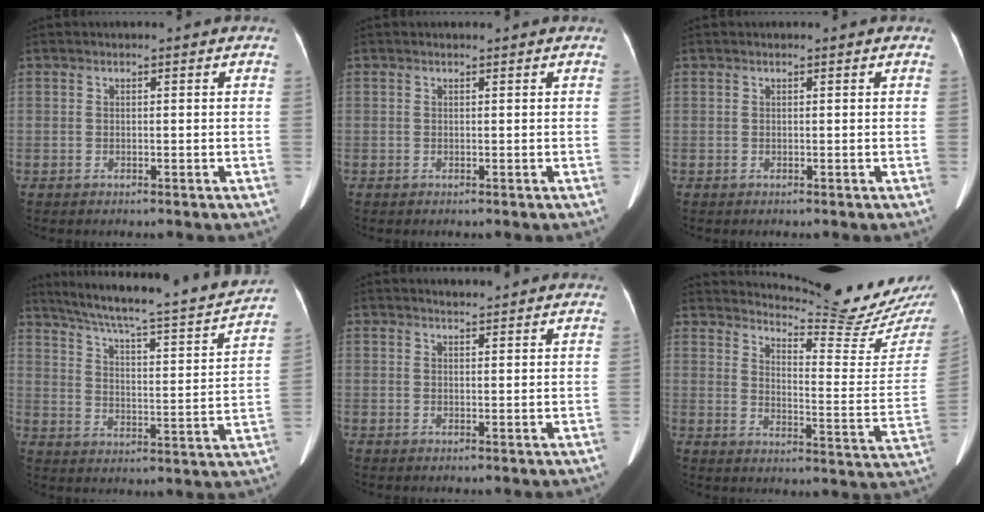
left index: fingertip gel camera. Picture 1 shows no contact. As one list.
[{"total": 0.0}, {"total": 0.0}, {"total": 25.1, "force": [22.2, 2.0, 11.6], "torque": [-0.182, -0.028, 0.295]}, {"total": 4.1, "force": [3.9, 0.6, 0.9], "torque": [-0.017, 0.015, 0.043]}, {"total": 18.5, "force": [17.7, -1.3, 5.3], "torque": [-0.092, -0.120, 0.220]}]